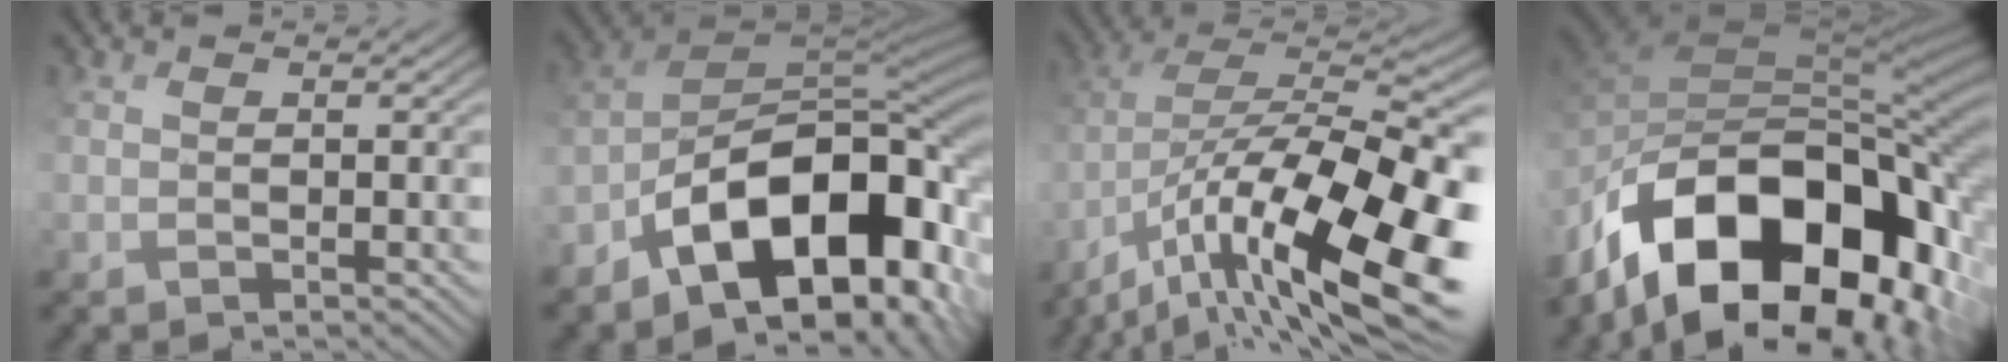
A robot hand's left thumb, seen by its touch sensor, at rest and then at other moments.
{"total": 17.3, "force": [-8.1, 9.3, 12.2], "torque": [-0.180, -0.025, -0.134]}
{"total": 18.1, "force": [-10.3, 7.1, 13.2], "torque": [-0.253, -0.008, -0.160]}
{"total": 18.1, "force": [-8.7, 10.3, 12.0], "torque": [-0.224, -0.021, -0.131]}